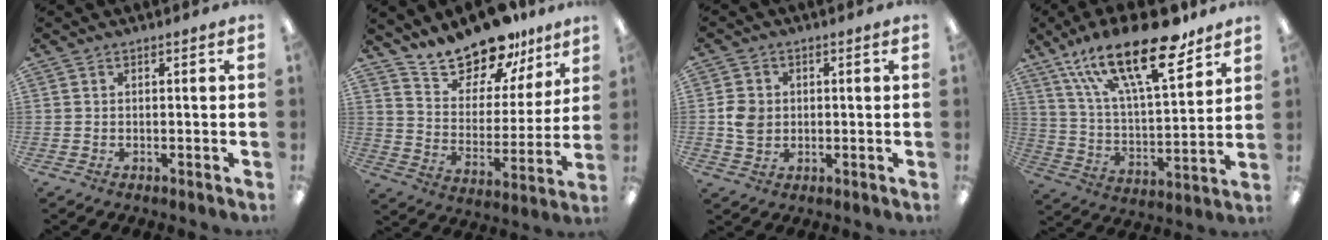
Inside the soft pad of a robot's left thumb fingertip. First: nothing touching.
{"total": 16.1, "force": [14.5, 5.6, 3.9], "torque": [-0.078, -0.117, 0.266]}
{"total": 5.1, "force": [-0.2, 4.5, 2.4], "torque": [-0.029, 0.005, -0.003]}
{"total": 25.3, "force": [16.2, 9.0, 17.3], "torque": [-0.286, -0.087, 0.273]}